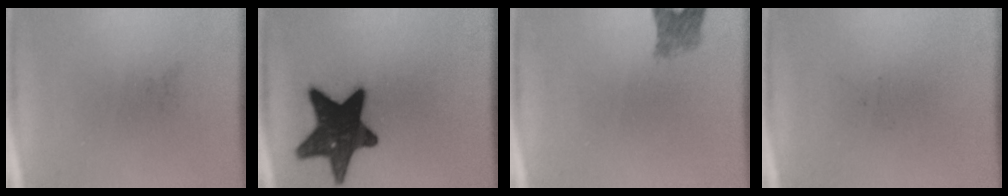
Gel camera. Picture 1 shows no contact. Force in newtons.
{"total": 17.0}
{"total": 2.7}
{"total": 0.0}